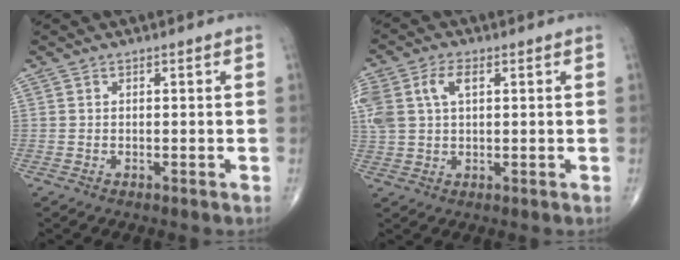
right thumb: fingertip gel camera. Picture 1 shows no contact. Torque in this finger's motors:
{"motor_torque": [0.61, 0.61, 0.84, 0.29, 0.05]}